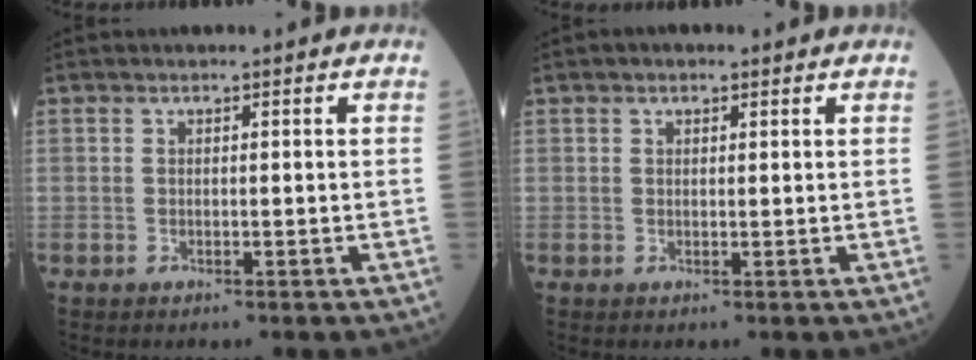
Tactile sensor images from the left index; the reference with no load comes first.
{"total": 1.2, "force": [0.8, 0.8, 0.5], "torque": [-0.010, 0.010, 0.008]}